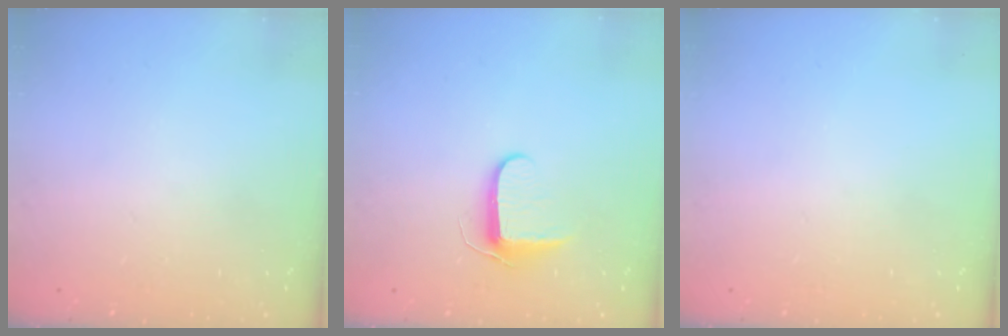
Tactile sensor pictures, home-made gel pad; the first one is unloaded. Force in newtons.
{"total": 7.7, "press": 7.6, "slide": 0.8}
{"total": 0.0}